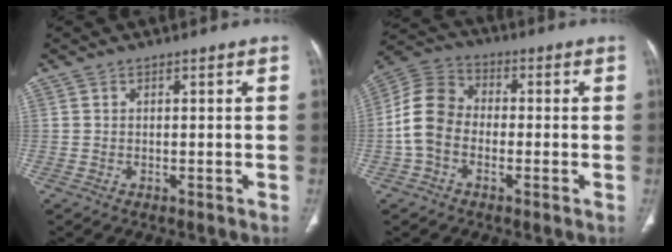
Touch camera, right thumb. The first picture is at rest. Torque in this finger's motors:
{"motor_torque": [0.44, 0.31, 1.18, -0.60, 0.10]}